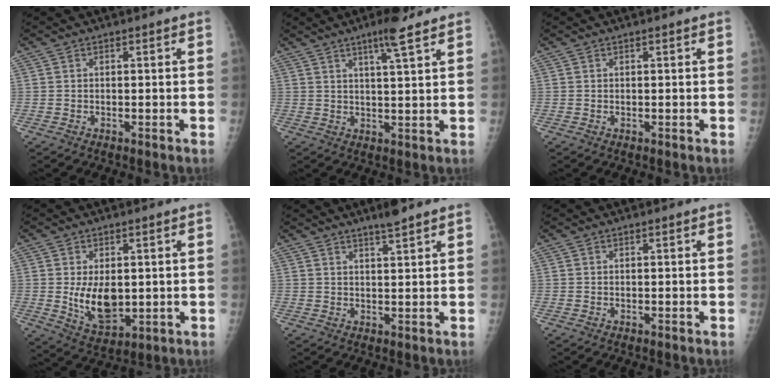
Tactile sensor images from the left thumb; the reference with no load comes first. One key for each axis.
{"total": 6.1, "fx": 4.2, "fy": 0.6, "fz": 4.4, "tx": -0.073, "ty": -0.022, "tz": 0.067}
{"total": 0.0}
{"total": 8.9, "fx": 0.2, "fy": 5.2, "fz": 7.2, "tx": -0.101, "ty": -0.020, "tz": 0.020}
{"total": 3.4, "fx": 2.7, "fy": 0.1, "fz": 2.1, "tx": -0.035, "ty": -0.016, "tz": 0.047}
{"total": 0.0}